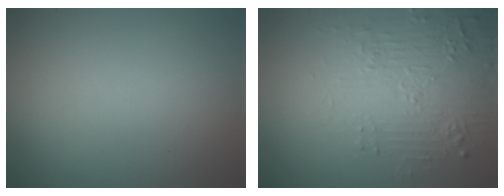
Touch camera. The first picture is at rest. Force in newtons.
{"total": 5.4, "press": 3.8, "slide": 3.8}